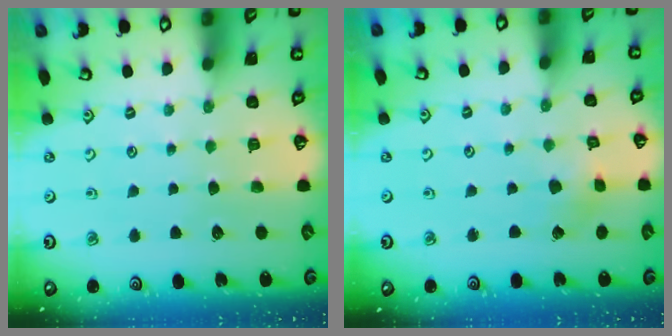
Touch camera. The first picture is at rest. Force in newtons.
{"total": 1.7, "press": 1.7, "slide": 0.3}